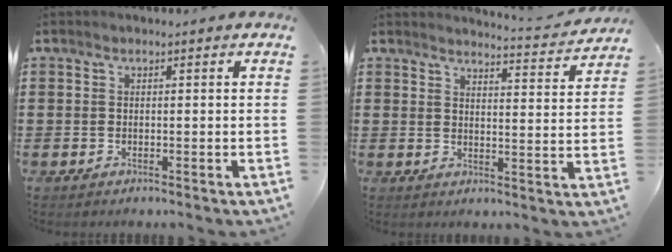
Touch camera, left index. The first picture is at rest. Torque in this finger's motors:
{"motor_torque": [0.99, -1.15, 0.06, -0.01]}